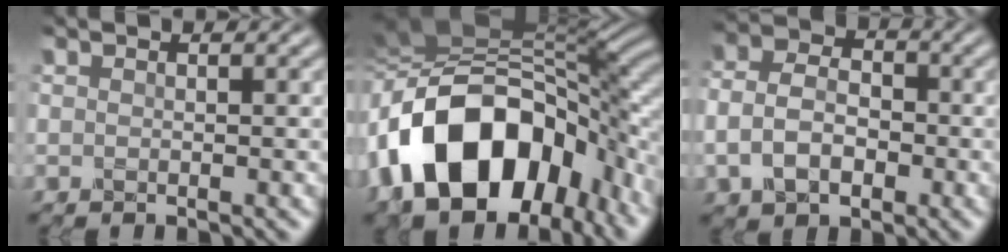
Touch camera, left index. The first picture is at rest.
{"total": 16.4, "force": [-4.9, 10.2, 12.0], "torque": [-0.199, 0.001, -0.092]}
{"total": 5.2, "force": [-1.2, 3.7, 3.4], "torque": [-0.075, 0.002, -0.030]}